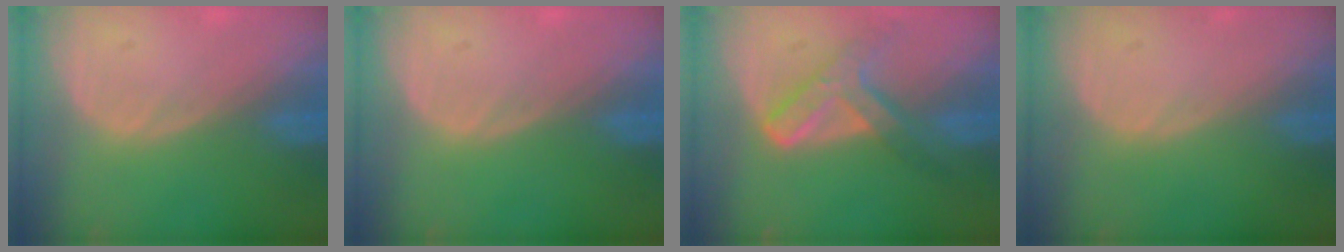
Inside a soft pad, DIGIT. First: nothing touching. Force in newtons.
{"total": 0.0}
{"total": 7.2, "press": 6.2, "slide": 3.8}
{"total": 0.0}